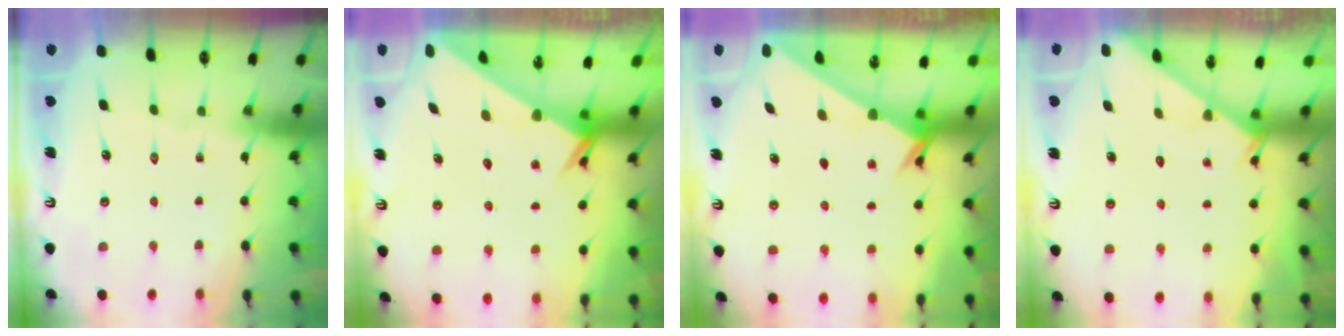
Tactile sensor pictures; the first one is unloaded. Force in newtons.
{"total": 2.1, "press": 2.1, "slide": 0.1}
{"total": 2.3, "press": 2.3, "slide": 0.3}
{"total": 2.0, "press": 2.0, "slide": 0.1}